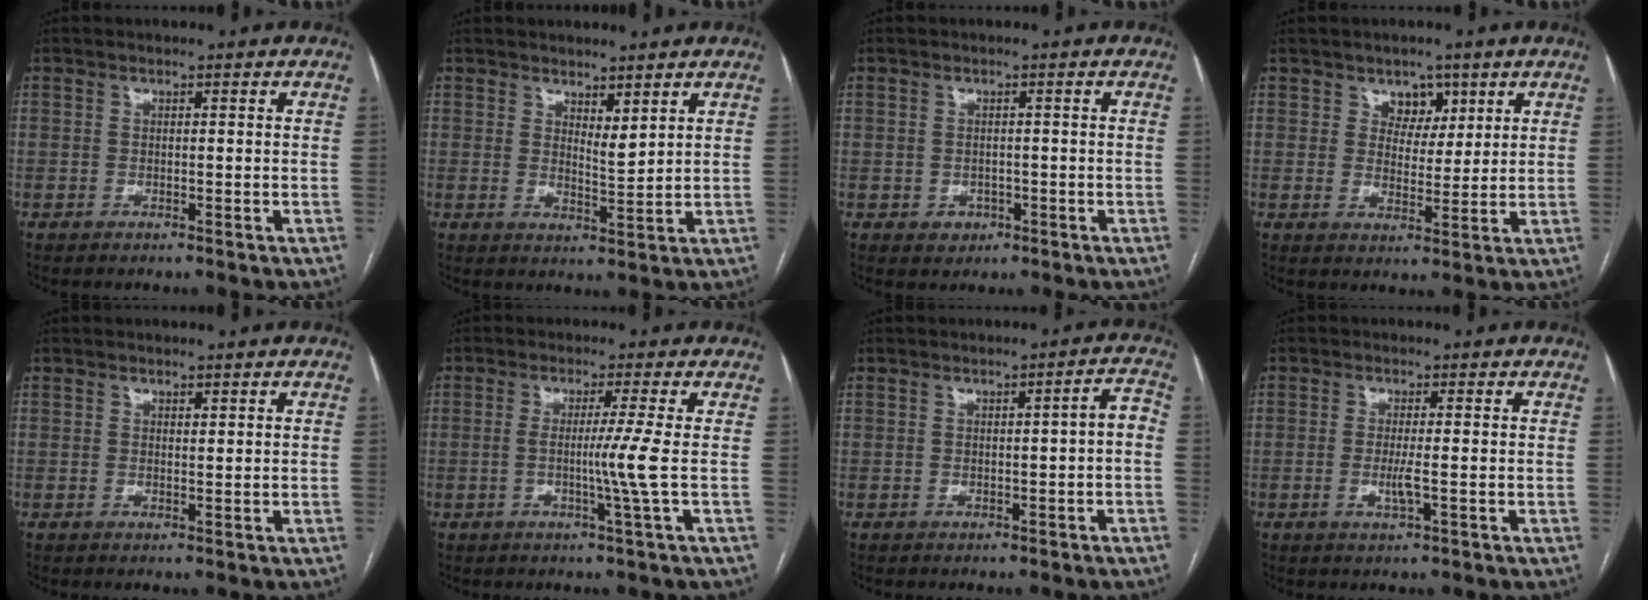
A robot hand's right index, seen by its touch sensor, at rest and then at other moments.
{"total": 2.9, "force": [2.1, 0.7, 1.8], "torque": [-0.034, -0.014, 0.044]}
{"total": 2.4, "force": [-0.8, 2.2, 0.6], "torque": [-0.003, 0.005, -0.005]}
{"total": 4.4, "force": [2.5, 3.2, 1.6], "torque": [-0.015, 0.003, 0.041]}
{"total": 0.6, "force": [0.4, 0.2, 0.3], "torque": [-0.006, -0.004, 0.006]}
{"total": 4.7, "force": [-0.6, -2.1, 4.2], "torque": [-0.073, -0.010, -0.010]}
{"total": 2.5, "force": [-0.4, 0.3, 2.4], "torque": [-0.025, 0.005, -0.007]}
{"total": 2.4, "force": [-0.5, 0.0, 2.4], "torque": [-0.052, -0.006, -0.010]}